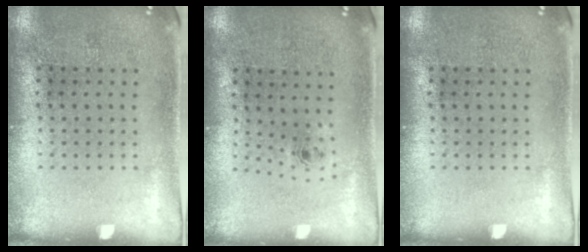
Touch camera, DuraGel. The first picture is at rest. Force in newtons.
{"total": 0.7, "press": 0.3, "slide": 0.6}
{"total": 0.0}